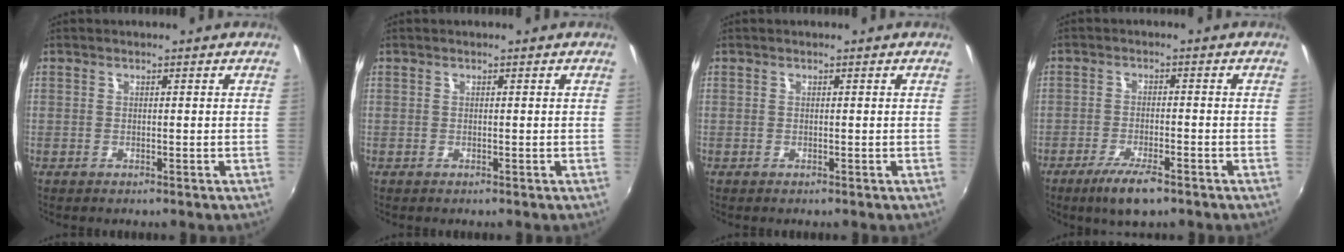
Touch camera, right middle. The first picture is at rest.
{"total": 0.0}
{"total": 0.0}
{"total": 6.5, "force": [-4.4, 1.6, 4.5], "torque": [-0.106, -0.017, -0.078]}